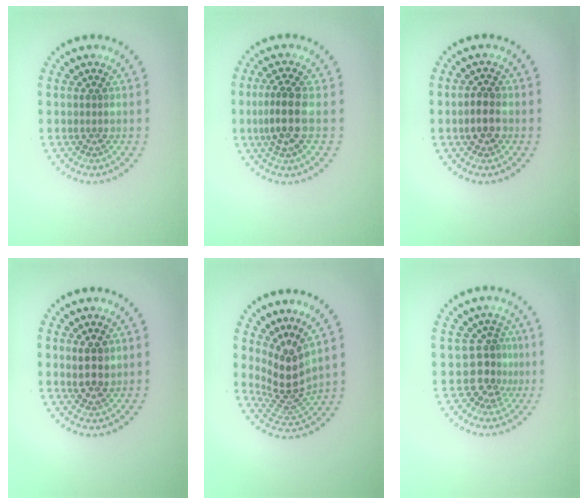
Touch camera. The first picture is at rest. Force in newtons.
{"total": 3.4, "press": 3.0, "slide": 1.5}
{"total": 2.4, "press": 2.4, "slide": 0.5}
{"total": 2.3, "press": 2.2, "slide": 0.7}
{"total": 3.8, "press": 2.8, "slide": 2.7}
{"total": 3.0, "press": 2.1, "slide": 2.2}